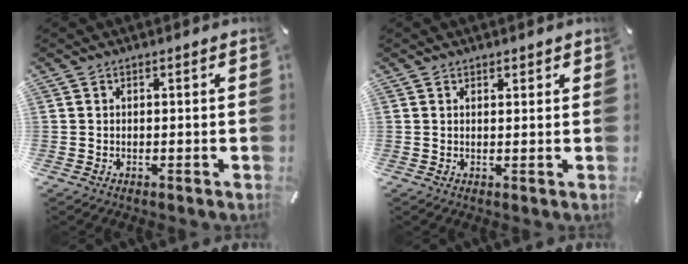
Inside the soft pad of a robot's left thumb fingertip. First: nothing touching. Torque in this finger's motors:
{"motor_torque": [-0.33, -0.22, 0.00, 0.11, -0.02]}